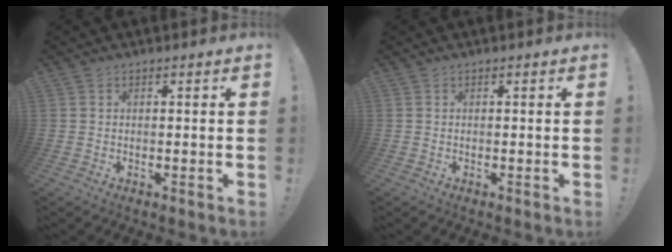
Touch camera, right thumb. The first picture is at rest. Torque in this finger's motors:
{"motor_torque": [0.00, 0.00, 0.01, 0.01, 0.00]}